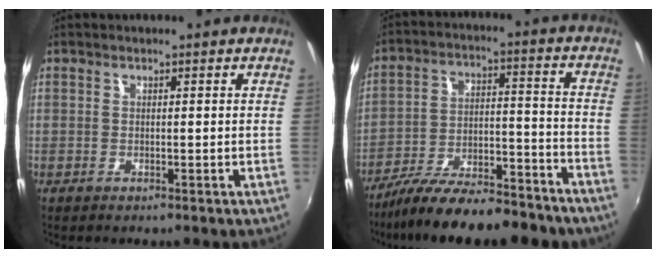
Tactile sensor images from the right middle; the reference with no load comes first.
{"total": 19.9, "force": [-16.0, 5.0, 10.8], "torque": [-0.191, -0.023, -0.237]}